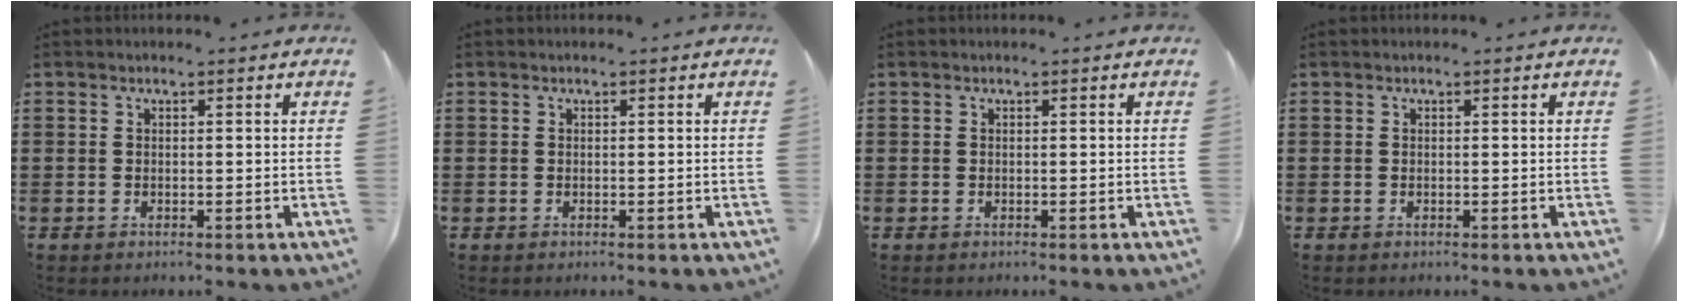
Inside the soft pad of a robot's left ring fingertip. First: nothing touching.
{"total": 0.0}
{"total": 0.0}
{"total": 0.0}